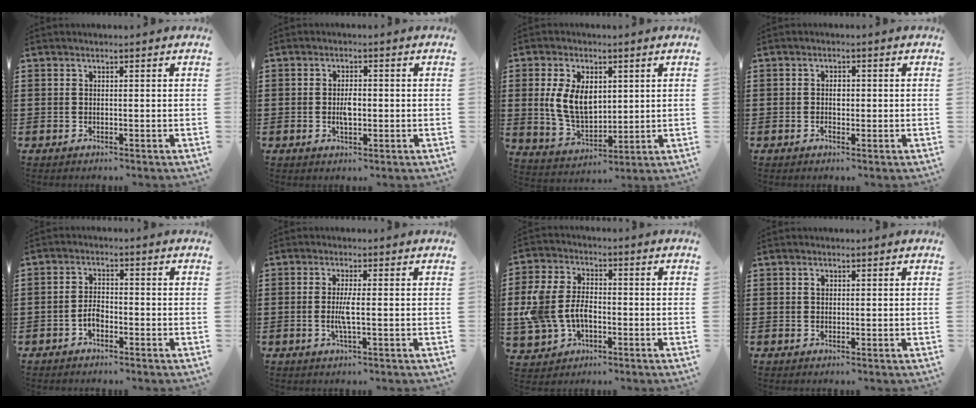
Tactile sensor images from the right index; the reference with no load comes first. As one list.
[{"total": 2.9, "force": [-0.3, 1.2, 2.7], "torque": [-0.057, -0.001, -0.008]}, {"total": 8.8, "force": [1.5, 5.5, 6.7], "torque": [-0.150, 0.006, 0.023]}, {"total": 1.7, "force": [-0.2, 1.0, 1.4], "torque": [-0.026, 0.003, -0.005]}, {"total": 2.6, "force": [-1.4, 1.3, 1.7], "torque": [-0.043, 0.001, -0.030]}, {"total": 3.0, "force": [-0.5, 0.2, 3.0], "torque": [-0.068, -0.010, -0.015]}, {"total": 8.1, "force": [-1.4, 5.6, 5.7], "torque": [-0.156, 0.003, -0.035]}, {"total": 0.7, "force": [0.2, 0.5, 0.5], "torque": [-0.011, 0.003, 0.003]}]